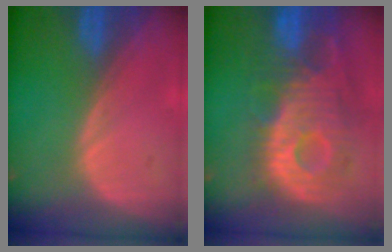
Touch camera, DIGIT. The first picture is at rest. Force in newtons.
{"total": 11.8, "press": 10.6, "slide": 5.2}